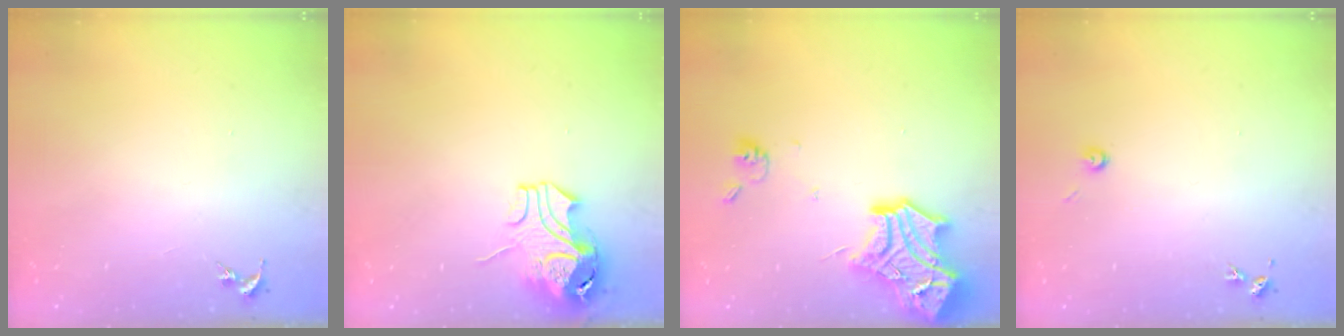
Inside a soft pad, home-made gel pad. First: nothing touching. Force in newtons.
{"total": 10.8, "press": 10.7, "slide": 1.3}
{"total": 19.1, "press": 19.0, "slide": 1.6}
{"total": 3.2, "press": 3.2, "slide": 0.3}